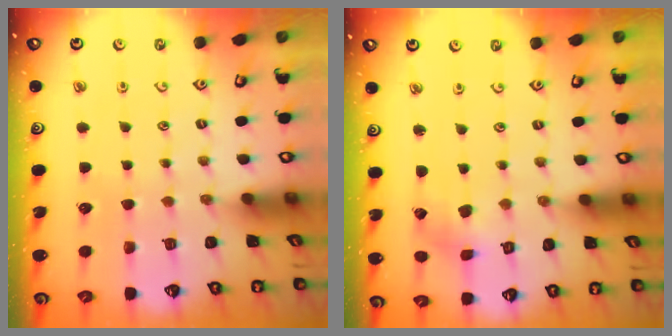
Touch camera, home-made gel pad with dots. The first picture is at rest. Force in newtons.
{"total": 2.7, "press": 2.6, "slide": 0.3}